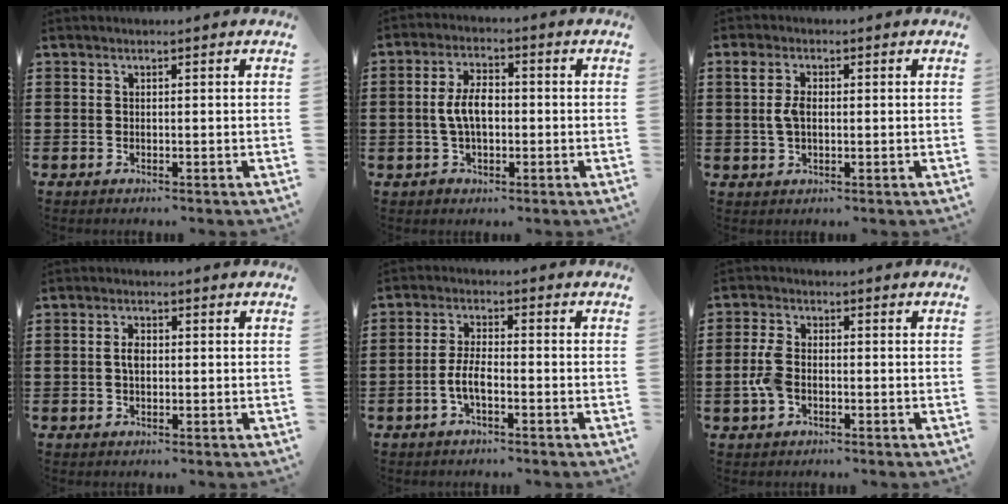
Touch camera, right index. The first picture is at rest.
{"total": 6.0, "force": [-0.4, 3.5, 4.9], "torque": [-0.106, 0.005, -0.012]}
{"total": 3.6, "force": [0.4, 2.1, 3.0], "torque": [-0.070, 0.009, 0.002]}
{"total": 2.1, "force": [0.0, 1.1, 1.7], "torque": [-0.034, 0.006, -0.001]}
{"total": 4.4, "force": [-1.8, 1.4, 3.8], "torque": [-0.094, -0.006, -0.041]}
{"total": 4.7, "force": [-1.1, 2.7, 3.7], "torque": [-0.102, -0.006, -0.029]}